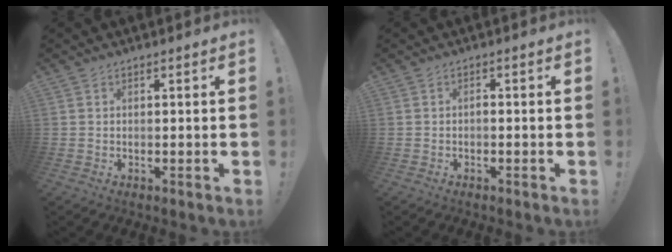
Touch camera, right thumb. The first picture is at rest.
{"total": 1.0, "force": [-0.8, 0.3, 0.6], "torque": [-0.010, 0.003, -0.015]}